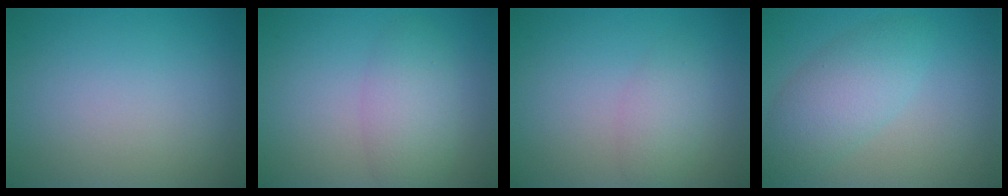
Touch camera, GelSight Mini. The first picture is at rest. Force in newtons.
{"total": 2.4, "press": 2.4, "slide": 0.2}
{"total": 2.1, "press": 2.1, "slide": 0.0}
{"total": 4.2, "press": 4.2, "slide": 0.0}